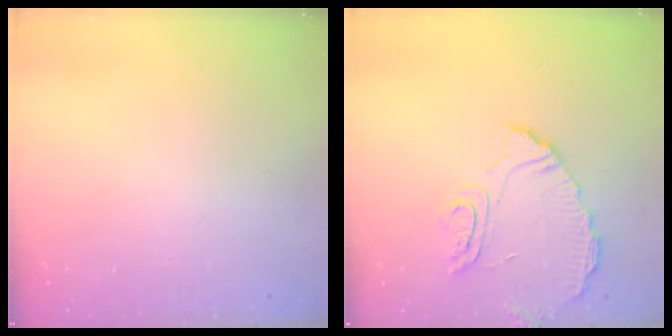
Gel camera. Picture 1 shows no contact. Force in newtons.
{"total": 8.7, "press": 8.6, "slide": 0.8}